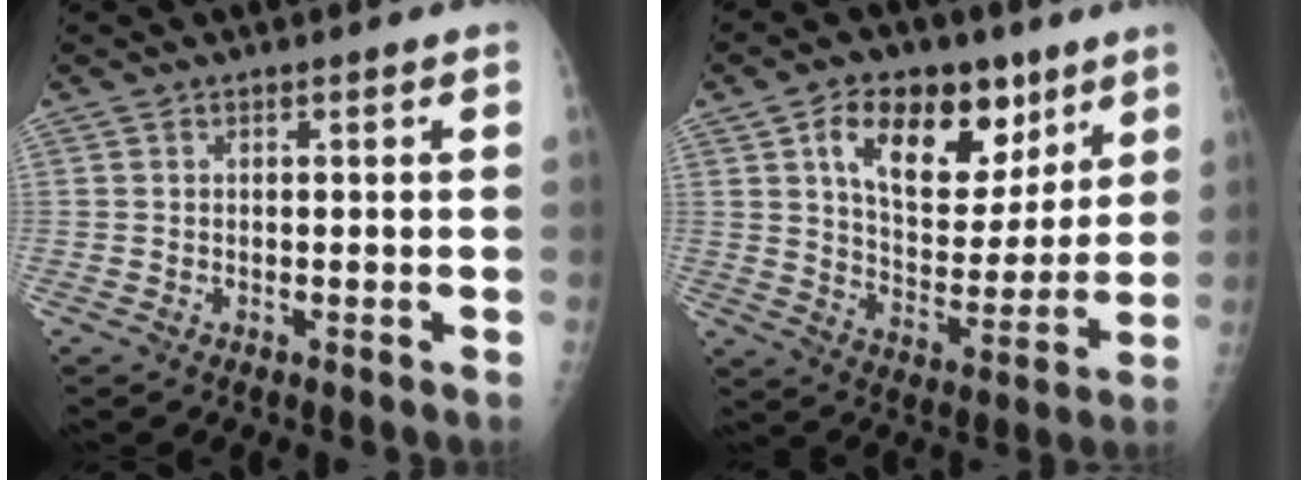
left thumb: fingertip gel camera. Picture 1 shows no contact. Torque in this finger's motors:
{"motor_torque": [0.27, 0.37, 0.67, -0.26, 0.08]}